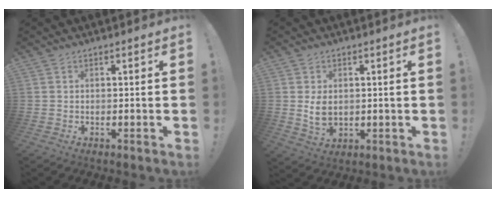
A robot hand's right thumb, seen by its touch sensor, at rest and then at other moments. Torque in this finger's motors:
{"motor_torque": [0.19, 0.51, 0.33, -0.08, -0.05]}